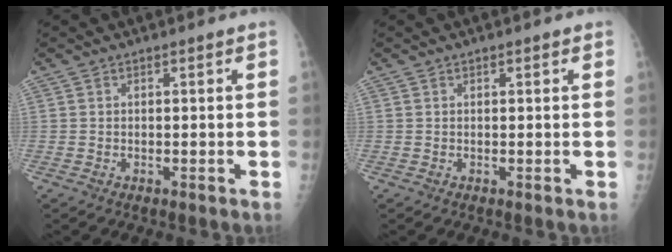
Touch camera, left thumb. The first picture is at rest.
{"total": 0.6, "force": [0.4, 0.3, 0.4], "torque": [-0.001, 0.000, 0.002]}